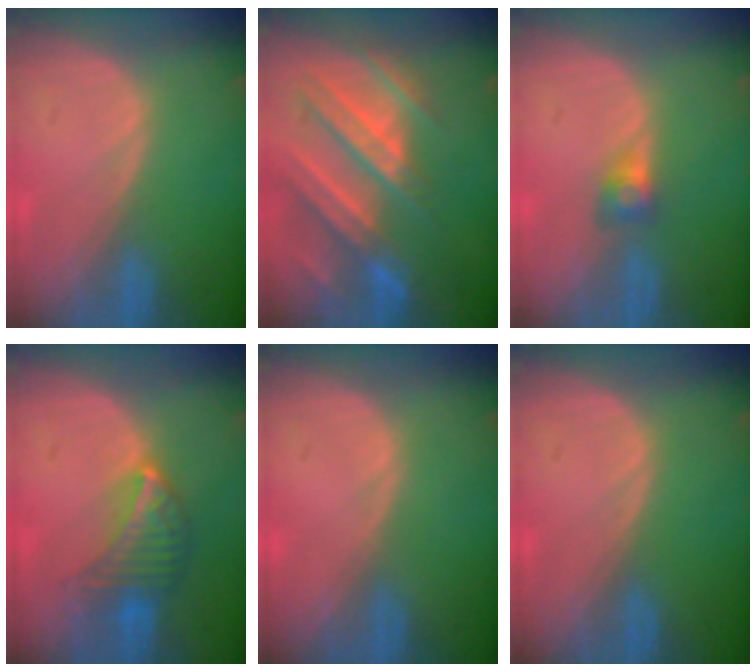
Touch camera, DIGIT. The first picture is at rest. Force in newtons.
{"total": 11.1, "press": 9.8, "slide": 5.1}
{"total": 2.8, "press": 2.4, "slide": 1.5}
{"total": 7.1, "press": 6.5, "slide": 3.0}
{"total": 0.0}
{"total": 0.0}